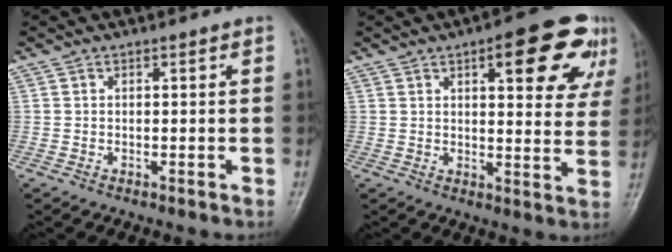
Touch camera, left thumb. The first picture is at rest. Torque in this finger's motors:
{"motor_torque": [1.70, 1.51, 1.40, -0.90, 0.04]}